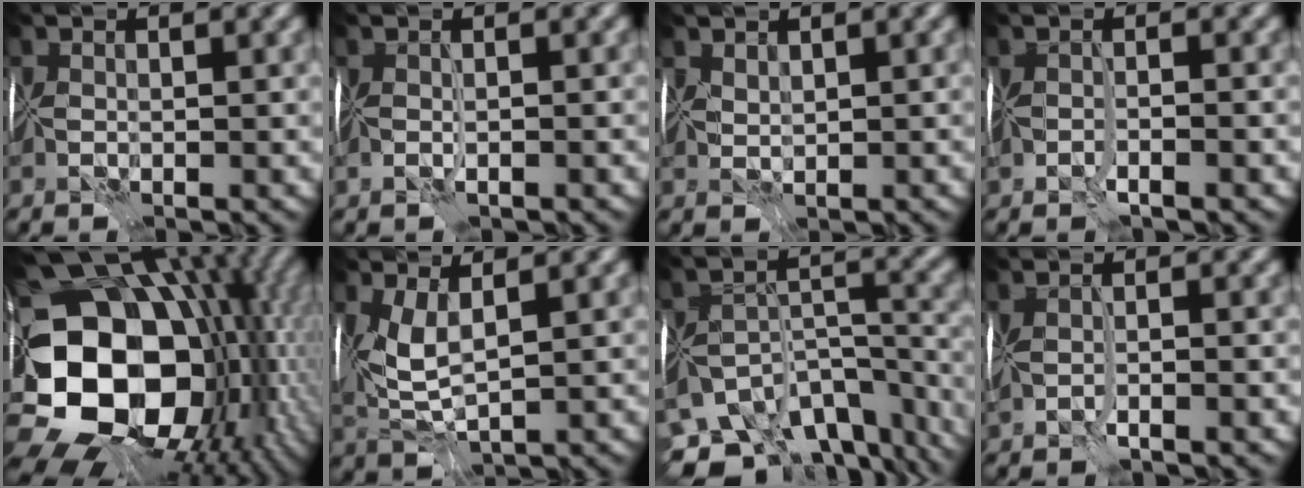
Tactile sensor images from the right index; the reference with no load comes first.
{"total": 0.9, "force": [-0.5, -0.8, -0.2], "torque": [0.007, -0.007, -0.007]}
{"total": 1.0, "force": [0.9, -0.4, -0.1], "torque": [0.002, -0.003, 0.018]}
{"total": 1.3, "force": [-1.0, -0.9, 0.2], "torque": [0.000, -0.002, -0.020]}
{"total": 19.2, "force": [-2.1, 13.8, 13.2], "torque": [-0.251, -0.012, -0.023]}
{"total": 3.8, "force": [0.9, 1.0, 3.6], "torque": [-0.088, -0.002, 0.018]}
{"total": 11.7, "force": [-10.0, 4.7, 4.0], "torque": [-0.066, -0.007, -0.132]}
{"total": 1.3, "force": [-0.8, -0.9, 0.6], "torque": [-0.014, -0.006, -0.016]}